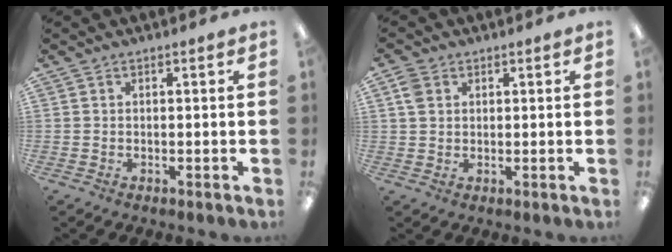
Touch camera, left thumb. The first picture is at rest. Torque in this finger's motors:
{"motor_torque": [-0.24, 0.18, -0.09, 0.14, 0.02]}